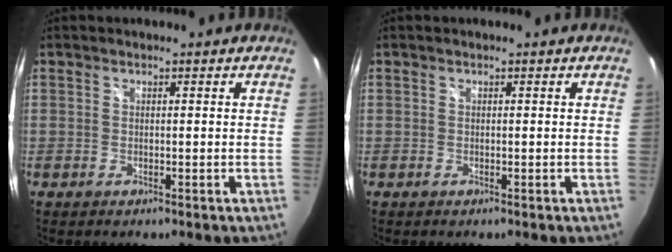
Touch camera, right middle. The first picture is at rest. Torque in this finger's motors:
{"motor_torque": [0.09, -0.04, -0.01, 0.00]}